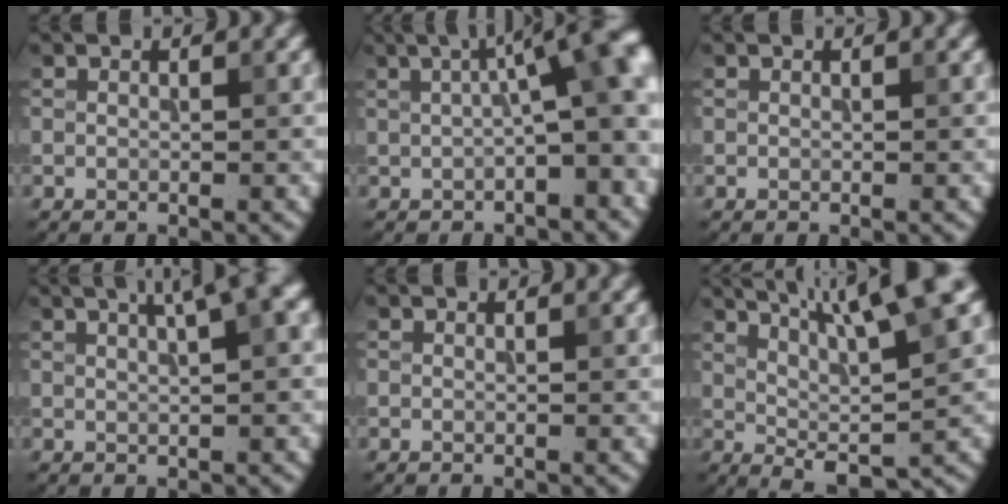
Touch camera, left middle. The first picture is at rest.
{"total": 9.3, "force": [1.2, 2.7, 8.8], "torque": [-0.111, 0.027, 0.012]}
{"total": 0.0}
{"total": 4.8, "force": [2.3, 0.9, 4.1], "torque": [-0.049, 0.019, 0.031]}
{"total": 0.0}
{"total": 9.5, "force": [5.0, 1.7, 7.9], "torque": [-0.106, 0.017, 0.079]}